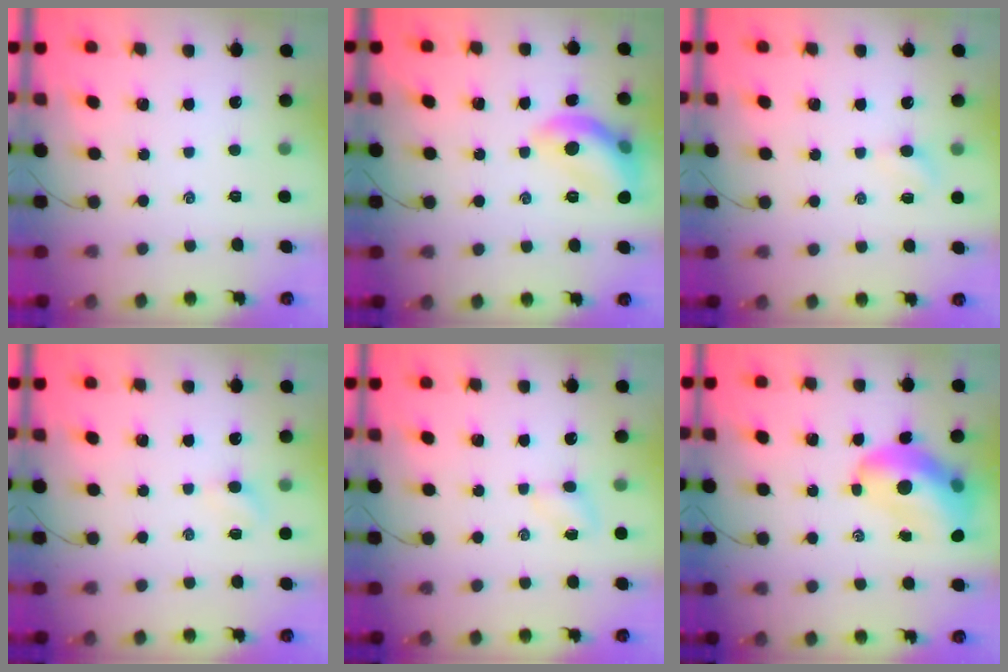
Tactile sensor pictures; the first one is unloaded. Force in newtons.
{"total": 12.1, "press": 12.1, "slide": 1.0}
{"total": 2.8, "press": 2.6, "slide": 1.0}
{"total": 2.8, "press": 2.6, "slide": 1.0}
{"total": 2.8, "press": 2.6, "slide": 1.0}
{"total": 13.8, "press": 13.2, "slide": 3.9}